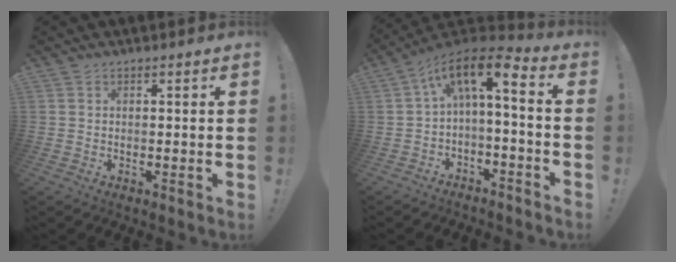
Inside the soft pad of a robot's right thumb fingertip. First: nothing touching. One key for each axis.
{"total": 8.3, "fx": 0.9, "fy": 2.5, "fz": 7.9, "tx": -0.138, "ty": -0.009, "tz": 0.011}